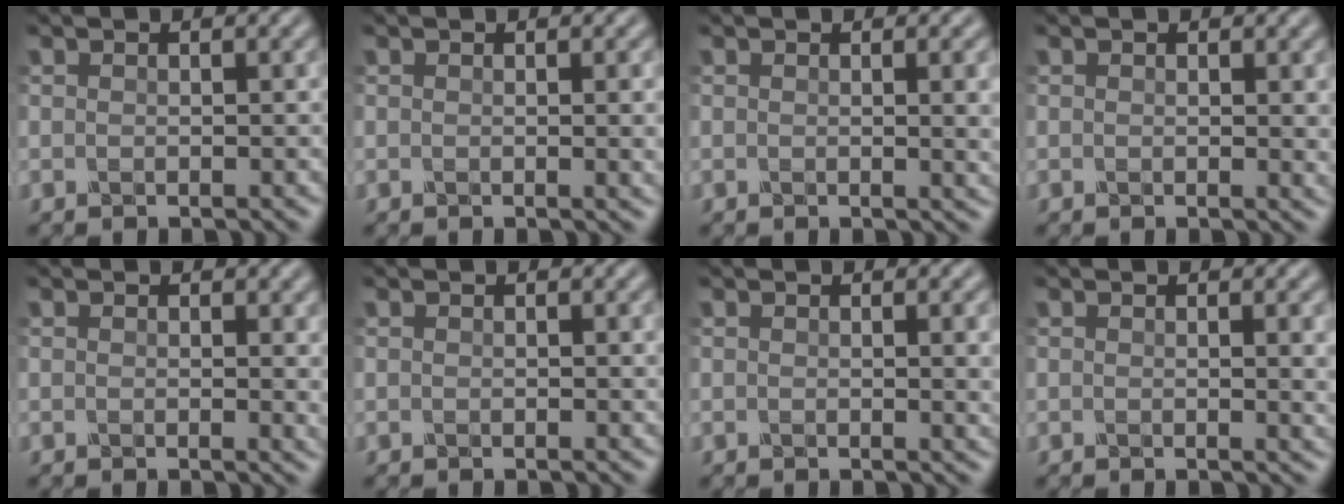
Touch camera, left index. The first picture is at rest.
{"total": 2.2, "force": [-0.3, 1.0, 2.0], "torque": [-0.014, 0.004, -0.007]}
{"total": 3.8, "force": [-0.2, 1.9, 3.4], "torque": [-0.025, 0.003, -0.007]}
{"total": 1.5, "force": [0.1, 0.9, 1.2], "torque": [-0.013, -0.001, 0.000]}
{"total": 2.0, "force": [0.0, 1.1, 1.7], "torque": [-0.018, -0.002, -0.002]}
{"total": 0.0}
{"total": 3.0, "force": [-0.1, 1.4, 2.6], "torque": [-0.019, 0.004, -0.006]}
{"total": 2.8, "force": [-0.1, 1.3, 2.4], "torque": [-0.019, 0.003, -0.004]}